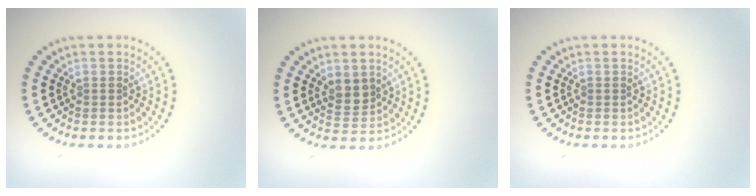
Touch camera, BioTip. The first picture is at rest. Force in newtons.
{"total": 2.2, "press": 2.0, "slide": 0.9}
{"total": 0.0}